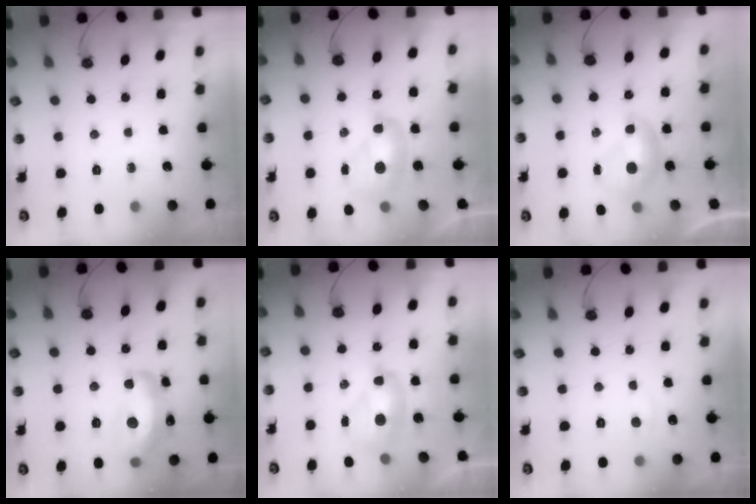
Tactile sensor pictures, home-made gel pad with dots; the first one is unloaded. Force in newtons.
{"total": 2.3, "press": 2.3, "slide": 0.2}
{"total": 0.0}
{"total": 10.9, "press": 10.8, "slide": 0.8}
{"total": 2.7, "press": 2.7, "slide": 0.1}
{"total": 1.3, "press": 1.1, "slide": 0.6}